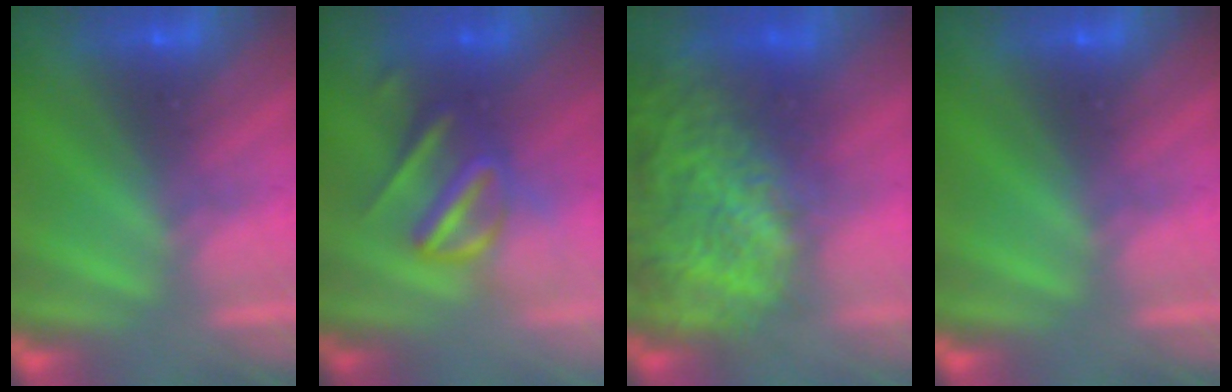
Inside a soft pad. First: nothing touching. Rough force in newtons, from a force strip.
{"total": 3.0}
{"total": 9.6}
{"total": 0.0}